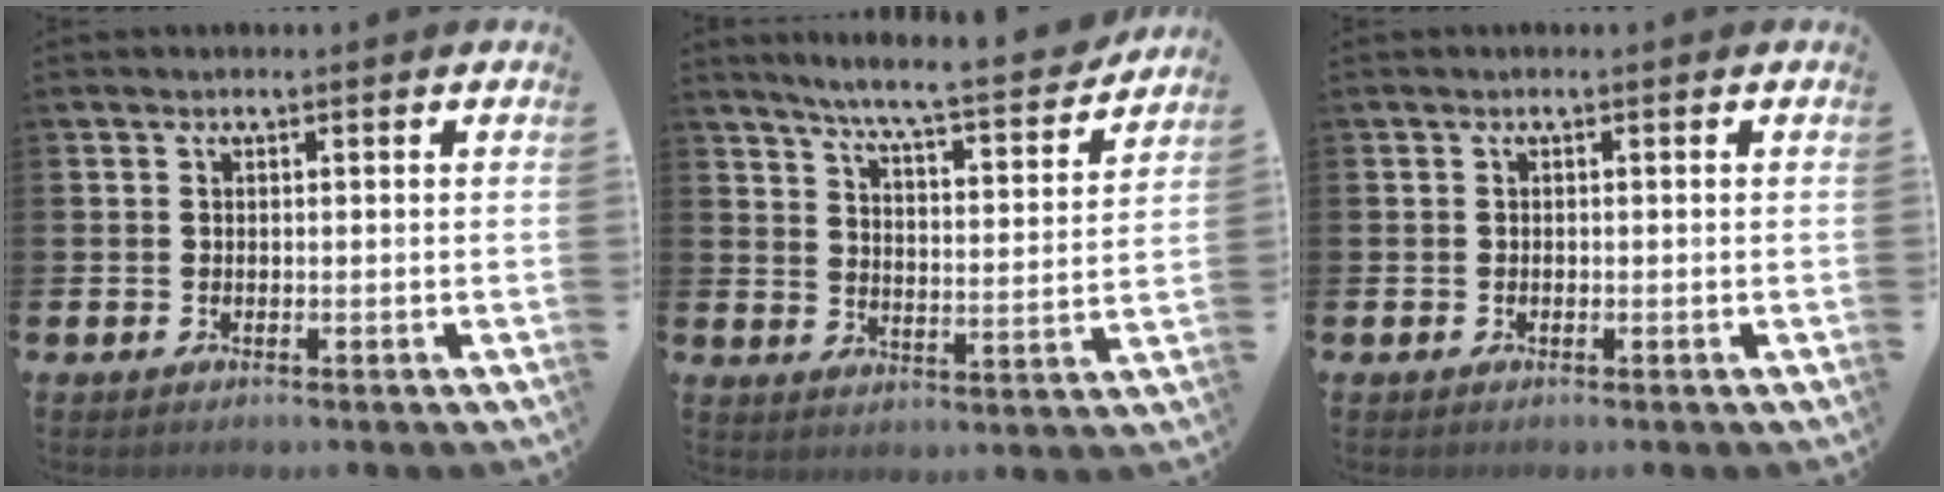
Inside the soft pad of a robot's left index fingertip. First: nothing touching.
{"total": 7.4, "force": [6.8, -0.1, 2.8], "torque": [-0.077, -0.053, 0.113]}
{"total": 0.0}